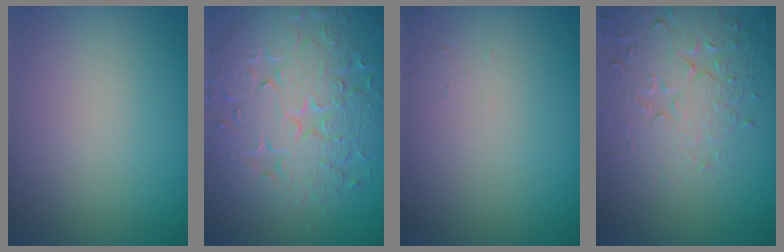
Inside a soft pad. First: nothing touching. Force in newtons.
{"total": 9.8, "press": 7.0, "slide": 6.8}
{"total": 0.6, "press": 0.6, "slide": 0.1}
{"total": 4.5, "press": 4.5, "slide": 0.4}